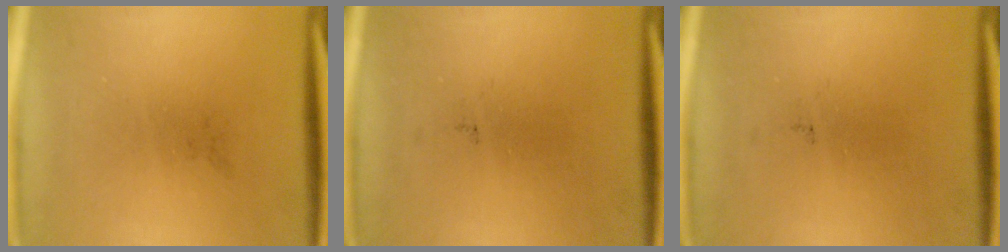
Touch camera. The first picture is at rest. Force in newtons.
{"total": 0.0}
{"total": 0.0}